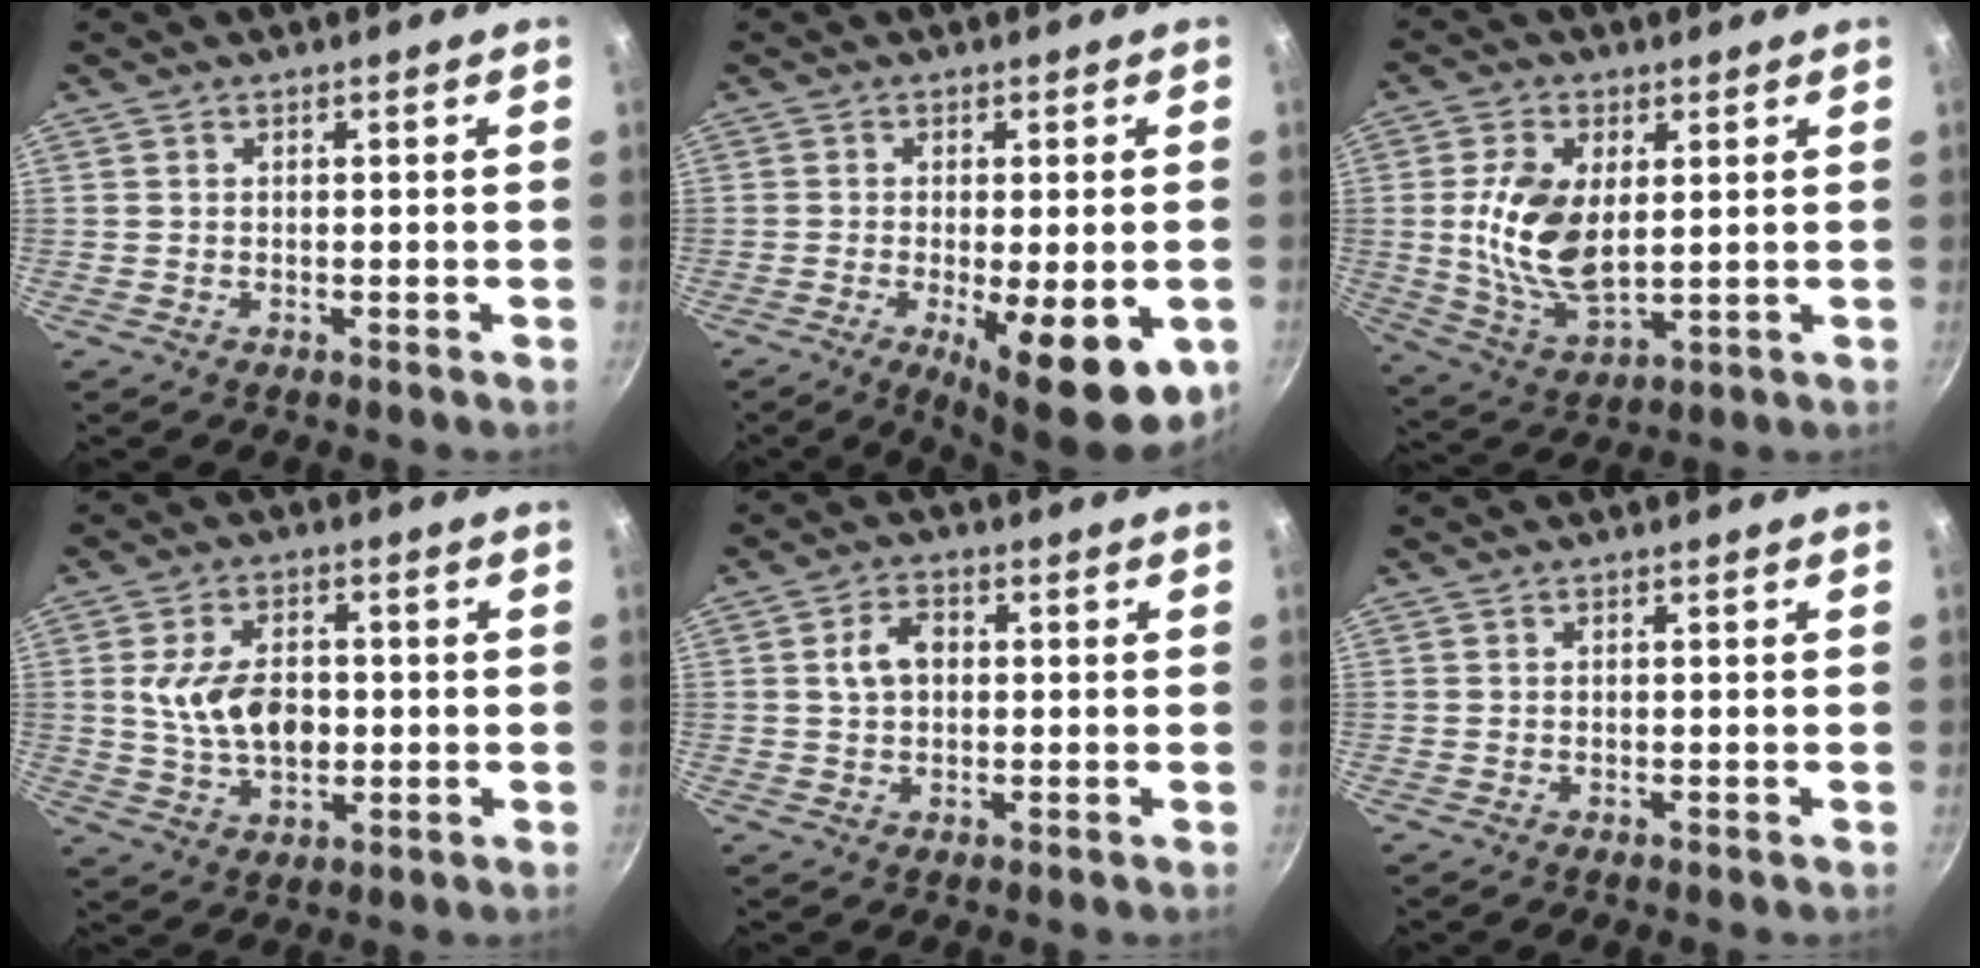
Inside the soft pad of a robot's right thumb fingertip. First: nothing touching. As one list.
[{"total": 15.2, "force": [-5.3, 5.2, 13.3], "torque": [-0.151, -0.014, -0.060]}, {"total": 13.1, "force": [1.7, 7.2, 10.8], "torque": [-0.203, -0.015, 0.041]}, {"total": 10.5, "force": [0.6, 6.5, 8.2], "torque": [-0.134, 0.001, 0.017]}, {"total": 5.1, "force": [0.7, 3.6, 3.6], "torque": [-0.060, 0.011, 0.010]}, {"total": 0.0}]